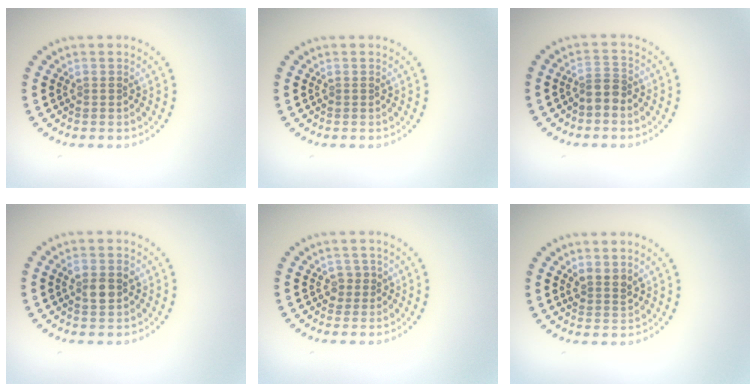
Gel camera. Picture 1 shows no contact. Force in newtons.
{"total": 0.0}
{"total": 2.1, "press": 1.6, "slide": 1.4}
{"total": 2.5, "press": 2.5, "slide": 0.3}
{"total": 1.4, "press": 1.1, "slide": 0.9}
{"total": 1.7, "press": 1.4, "slide": 1.0}